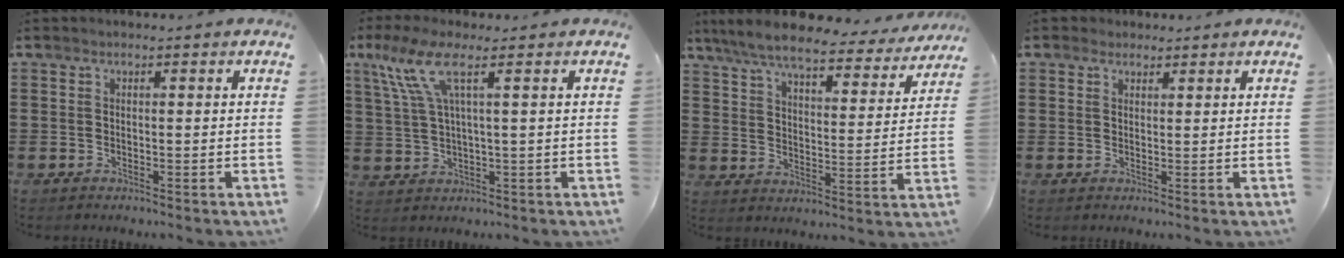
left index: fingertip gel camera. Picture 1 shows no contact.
{"total": 7.3, "force": [3.1, 1.1, 6.5], "torque": [-0.149, -0.003, 0.051]}
{"total": 7.5, "force": [6.7, 0.9, 3.3], "torque": [-0.093, -0.034, 0.115]}
{"total": 1.7, "force": [1.4, 1.0, 0.1], "torque": [-0.006, 0.008, 0.028]}